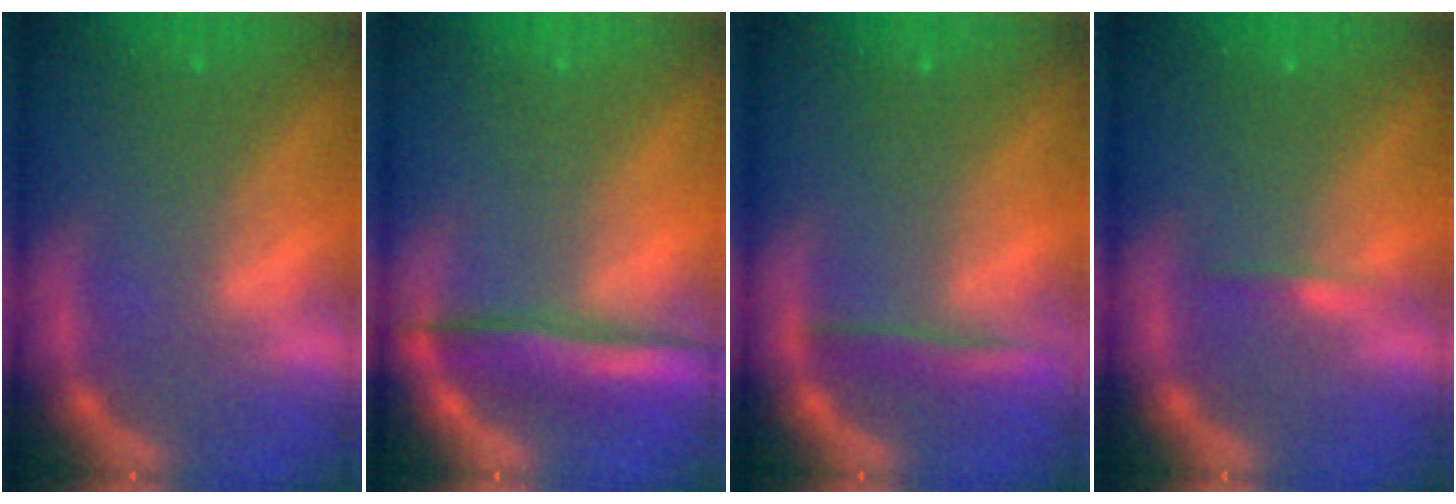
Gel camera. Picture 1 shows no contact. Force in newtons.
{"total": 5.0}
{"total": 2.5}
{"total": 0.9}